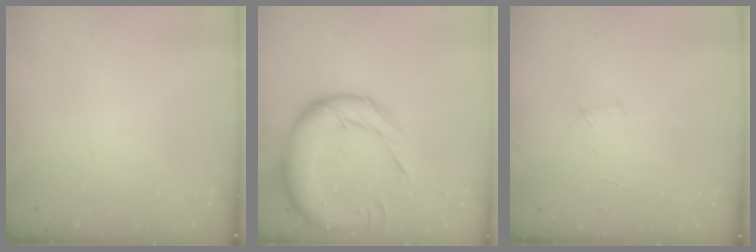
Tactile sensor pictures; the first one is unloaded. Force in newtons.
{"total": 18.5, "press": 18.2, "slide": 3.6}
{"total": 3.0, "press": 2.9, "slide": 0.8}